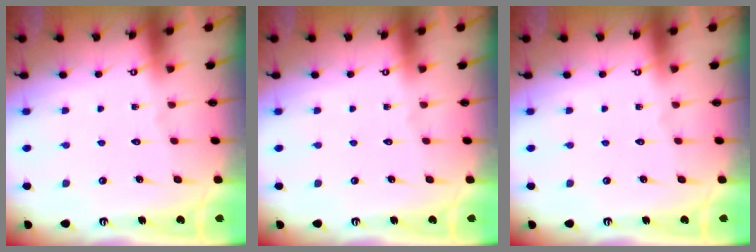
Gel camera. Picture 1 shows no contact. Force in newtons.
{"total": 0.0}
{"total": 0.0}